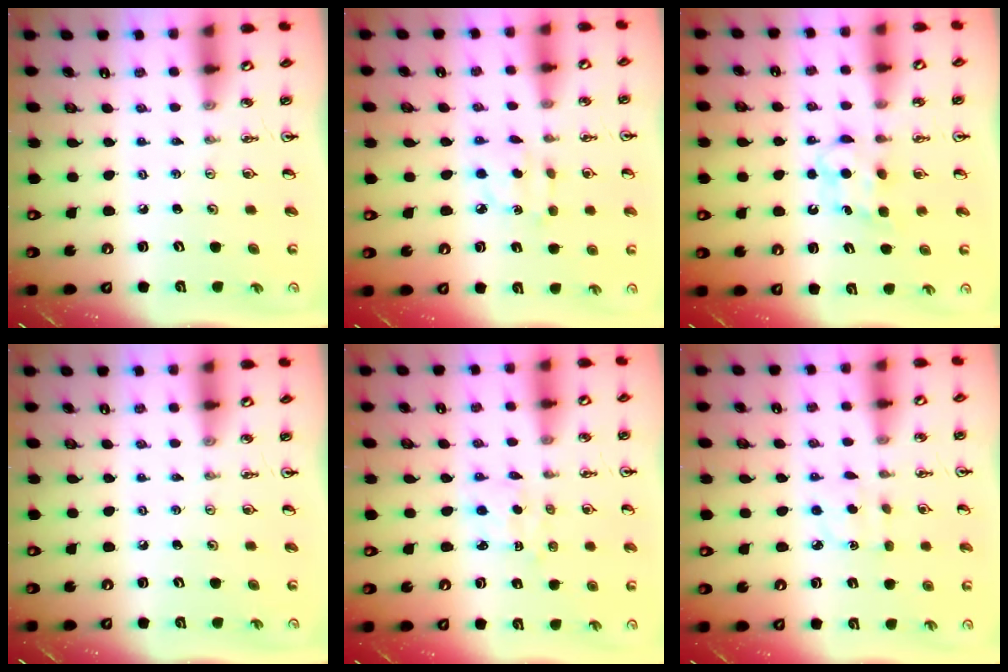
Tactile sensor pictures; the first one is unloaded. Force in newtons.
{"total": 2.8, "press": 2.8, "slide": 0.4}
{"total": 5.8, "press": 5.7, "slide": 0.7}
{"total": 0.0}
{"total": 1.6, "press": 1.4, "slide": 0.7}
{"total": 3.2, "press": 3.1, "slide": 0.5}